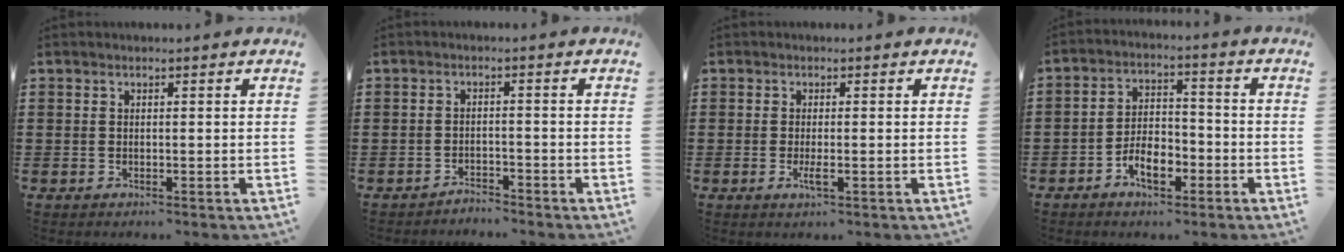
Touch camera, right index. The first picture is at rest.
{"total": 2.2, "force": [-2.2, 0.1, -0.3], "torque": [-0.002, 0.002, -0.048]}
{"total": 2.1, "force": [-0.7, 0.3, 2.0], "torque": [-0.048, -0.008, -0.017]}
{"total": 6.2, "force": [-3.3, 3.2, 4.1], "torque": [-0.074, 0.007, -0.066]}